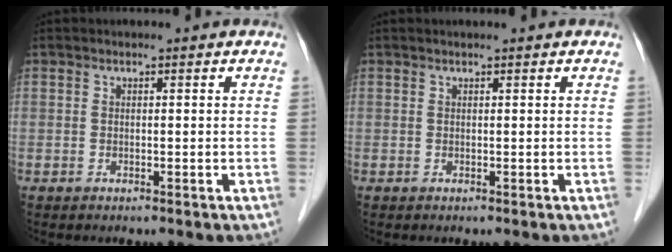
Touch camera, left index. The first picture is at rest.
{"total": 0.0}